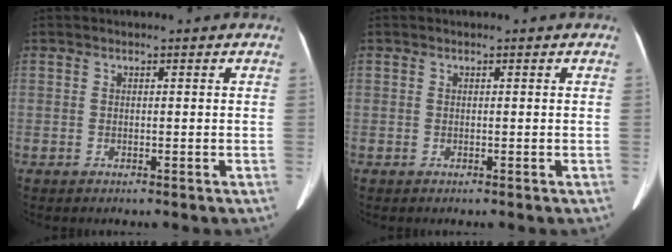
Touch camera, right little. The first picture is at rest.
{"total": 0.0}